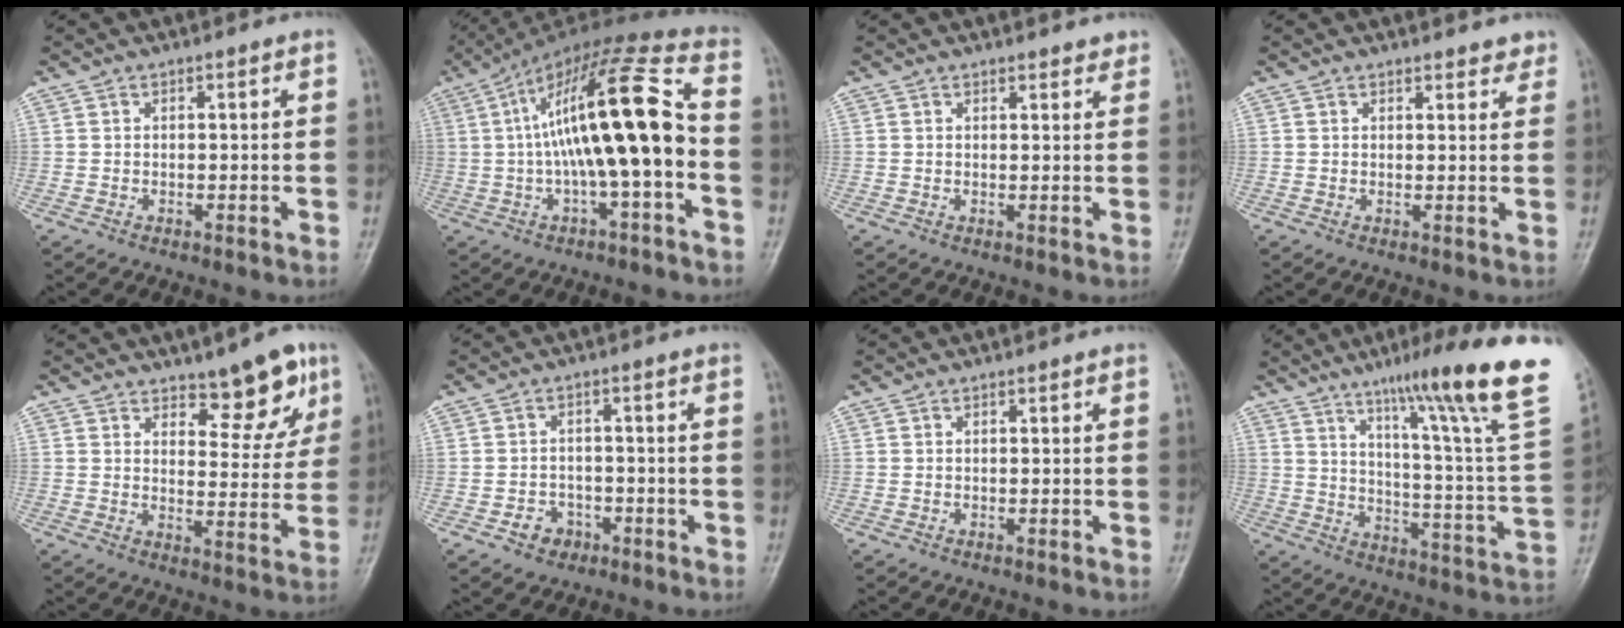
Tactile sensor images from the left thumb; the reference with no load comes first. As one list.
[{"total": 19.6, "force": [-0.8, 4.8, 19.0], "torque": [-0.335, 0.053, -0.015]}, {"total": 1.5, "force": [1.3, 0.5, 0.4], "torque": [0.001, -0.007, 0.015]}, {"total": 2.5, "force": [2.2, 1.1, 0.6], "torque": [0.012, -0.011, 0.020]}, {"total": 9.0, "force": [6.0, 3.8, 5.6], "torque": [-0.040, -0.041, 0.086]}, {"total": 4.0, "force": [-2.1, 3.2, 1.2], "torque": [0.001, 0.019, -0.029]}, {"total": 0.0}, {"total": 25.6, "force": [15.4, 1.5, 20.4], "torque": [-0.284, -0.064, 0.224]}]